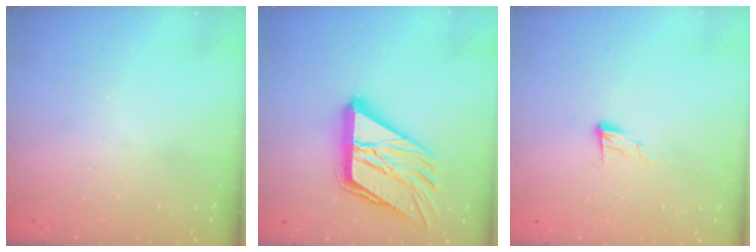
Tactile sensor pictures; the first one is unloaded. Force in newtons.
{"total": 18.6, "press": 18.5, "slide": 2.2}
{"total": 6.2, "press": 6.2, "slide": 0.6}